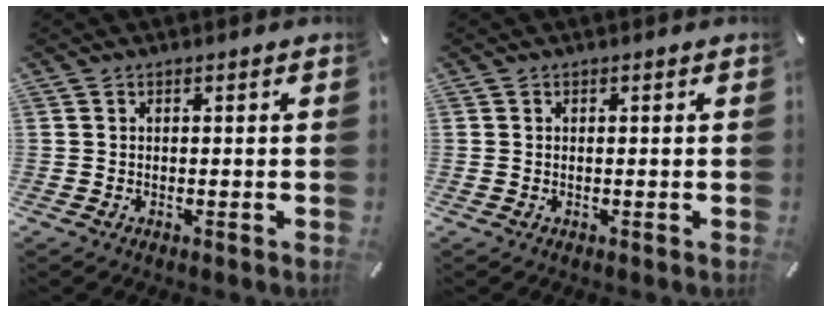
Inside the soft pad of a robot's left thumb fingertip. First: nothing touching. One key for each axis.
{"total": 0.0}